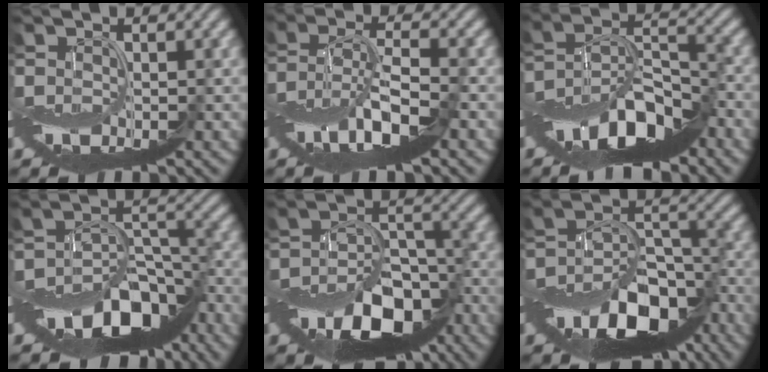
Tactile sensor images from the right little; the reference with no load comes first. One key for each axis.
{"total": 6.4, "fx": -3.0, "fy": 2.1, "fz": 5.3, "tx": -0.105, "ty": 0.007, "tz": -0.065}
{"total": 10.8, "fx": -6.9, "fy": 3.9, "fz": 7.3, "tx": -0.125, "ty": 0.007, "tz": -0.134}
{"total": 10.4, "fx": -7.4, "fy": 4.7, "fz": 5.5, "tx": -0.081, "ty": -0.001, "tz": -0.121}
{"total": 9.9, "fx": -5.9, "fy": 5.2, "fz": 6.1, "tx": -0.100, "ty": -0.008, "tz": -0.092}
{"total": 11.0, "fx": -6.8, "fy": 5.6, "fz": 6.6, "tx": -0.110, "ty": -0.004, "tz": -0.111}